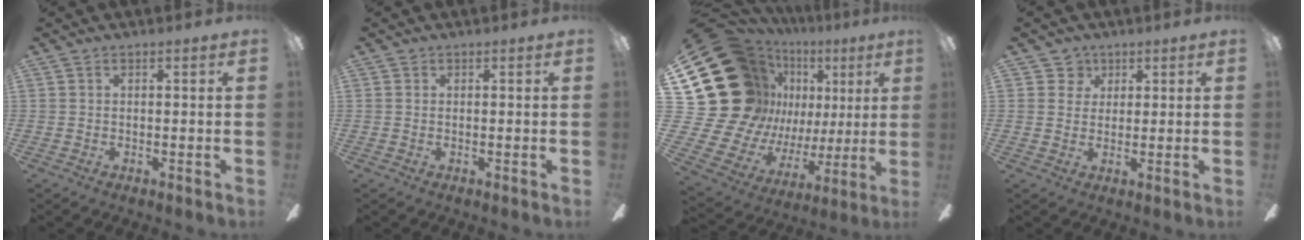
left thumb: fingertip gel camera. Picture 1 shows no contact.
{"total": 0.0}
{"total": 29.4, "force": [8.0, 22.4, 17.2], "torque": [-0.338, -0.087, 0.211]}
{"total": 3.7, "force": [1.9, 3.2, 0.4], "torque": [-0.004, 0.004, 0.031]}